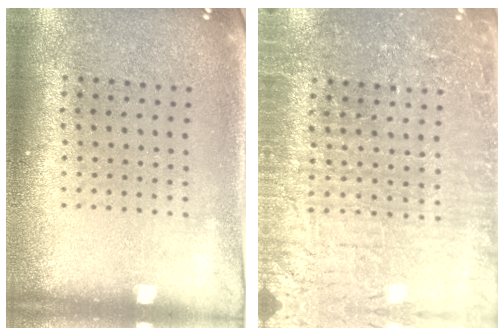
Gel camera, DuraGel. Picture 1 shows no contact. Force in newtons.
{"total": 4.4, "press": 4.2, "slide": 1.3}